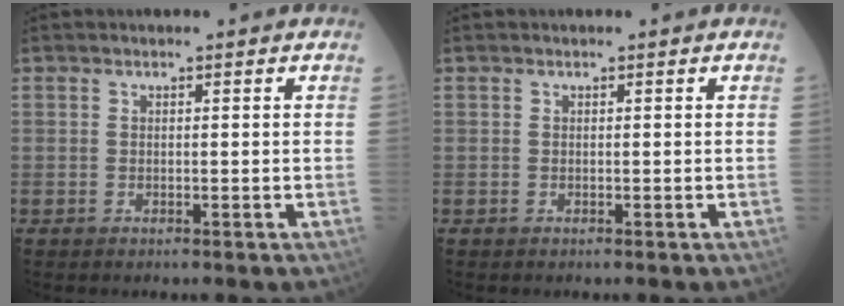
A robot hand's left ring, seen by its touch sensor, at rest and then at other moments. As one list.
[{"total": 0.0}]